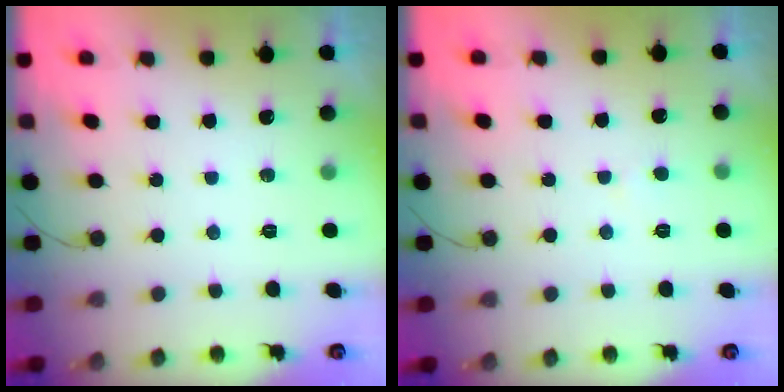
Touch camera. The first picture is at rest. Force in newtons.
{"total": 2.2, "press": 2.2, "slide": 0.3}